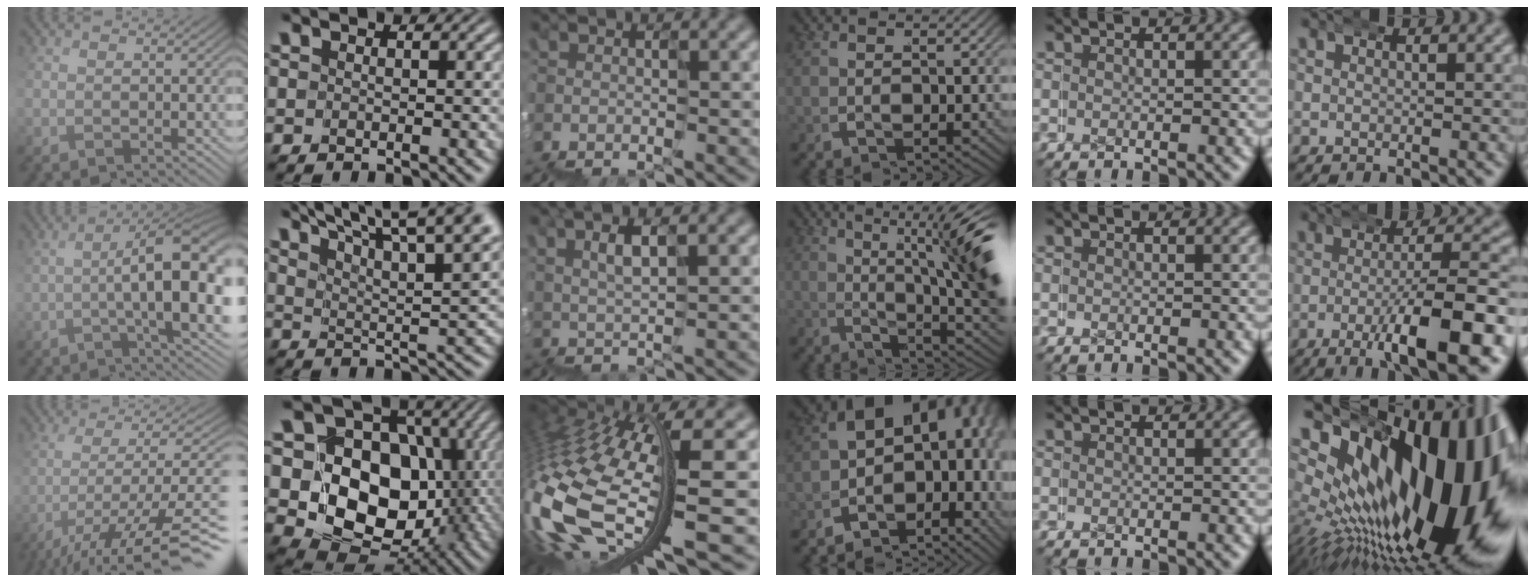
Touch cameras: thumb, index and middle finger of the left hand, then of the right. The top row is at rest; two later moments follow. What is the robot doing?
{"motion": "wrap", "object": "duck tape"}